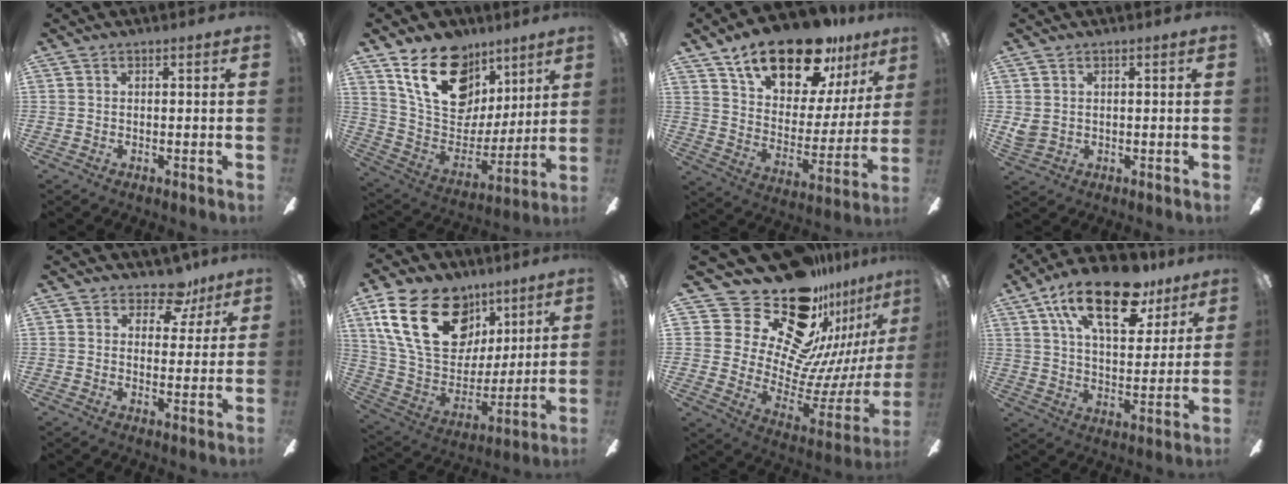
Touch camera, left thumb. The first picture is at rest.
{"total": 21.9, "force": [12.5, 14.0, 11.3], "torque": [-0.190, -0.058, 0.229]}
{"total": 22.0, "force": [15.9, 9.3, 12.2], "torque": [-0.198, -0.094, 0.275]}
{"total": 2.6, "force": [1.2, 2.1, 1.0], "torque": [-0.014, 0.000, 0.022]}
{"total": 8.1, "force": [6.0, 4.4, 3.2], "torque": [-0.036, -0.033, 0.104]}
{"total": 25.4, "force": [12.0, 16.6, 15.0], "torque": [-0.293, -0.046, 0.219]}
{"total": 27.7, "force": [19.8, 13.8, 13.5], "torque": [-0.245, -0.169, 0.374]}
{"total": 21.5, "force": [13.3, 9.5, 14.0], "torque": [-0.232, -0.053, 0.223]}